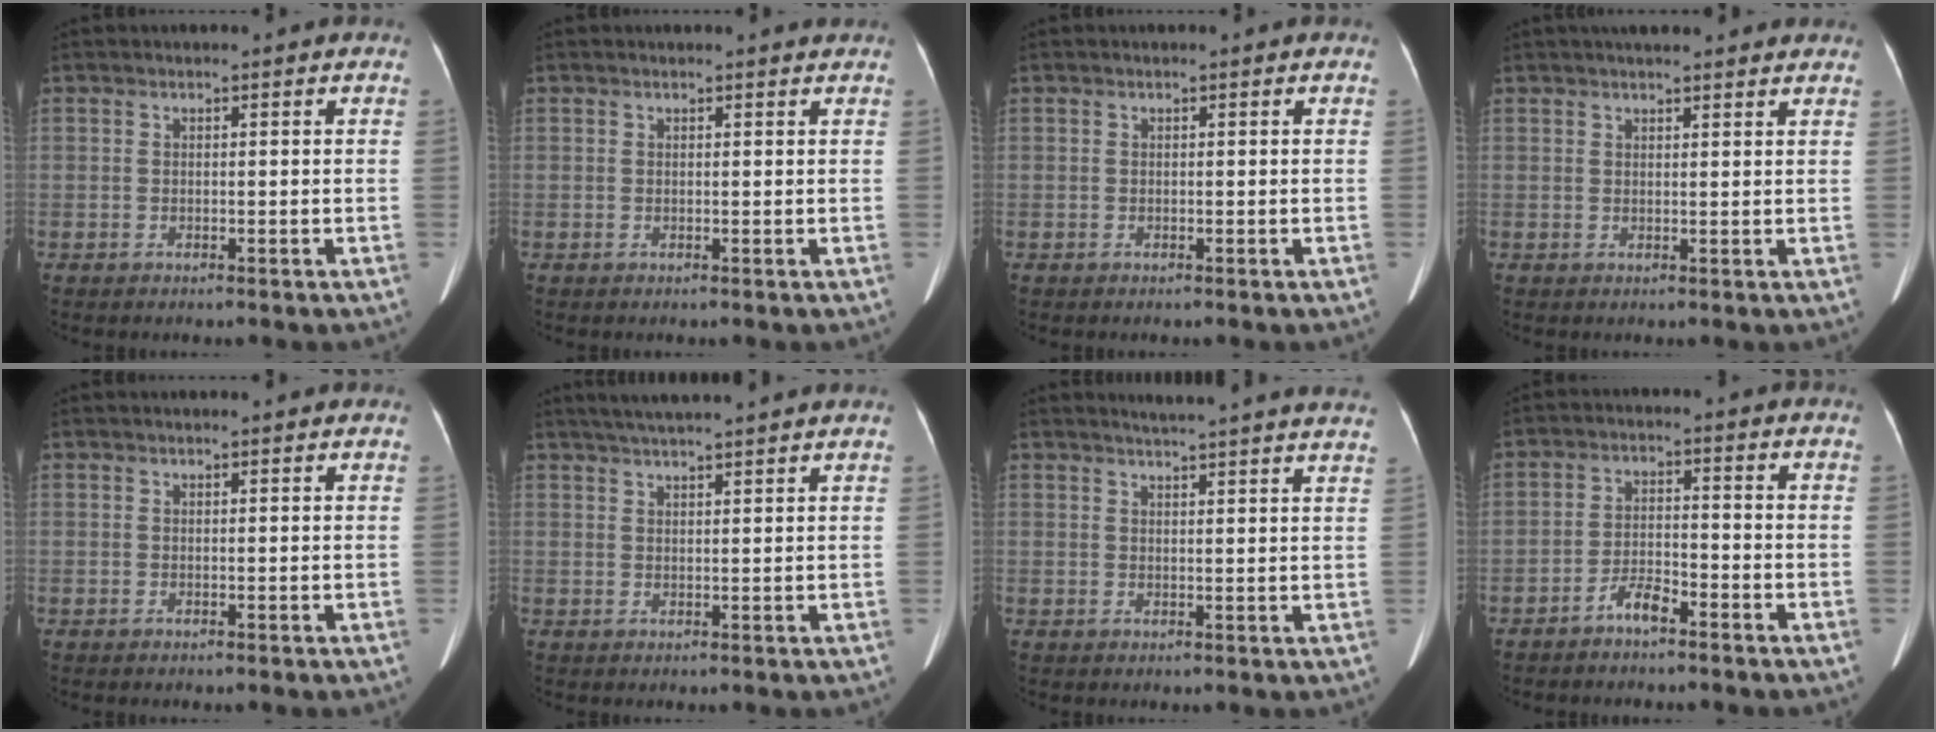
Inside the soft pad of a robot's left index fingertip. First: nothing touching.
{"total": 0.8, "force": [0.8, -0.1, 0.0], "torque": [-0.006, -0.004, 0.003]}
{"total": 0.0}
{"total": 9.2, "force": [7.9, 1.8, 4.3], "torque": [-0.053, 0.029, 0.096]}
{"total": 1.1, "force": [0.9, 0.2, 0.5], "torque": [-0.008, 0.014, 0.012]}
{"total": 7.8, "force": [6.8, -0.6, 3.8], "torque": [-0.063, 0.032, 0.099]}
{"total": 14.3, "force": [13.3, -0.4, 5.1], "torque": [-0.076, -0.021, 0.154]}
{"total": 3.8, "force": [-2.9, 0.9, 2.2], "torque": [-0.045, 0.007, -0.054]}